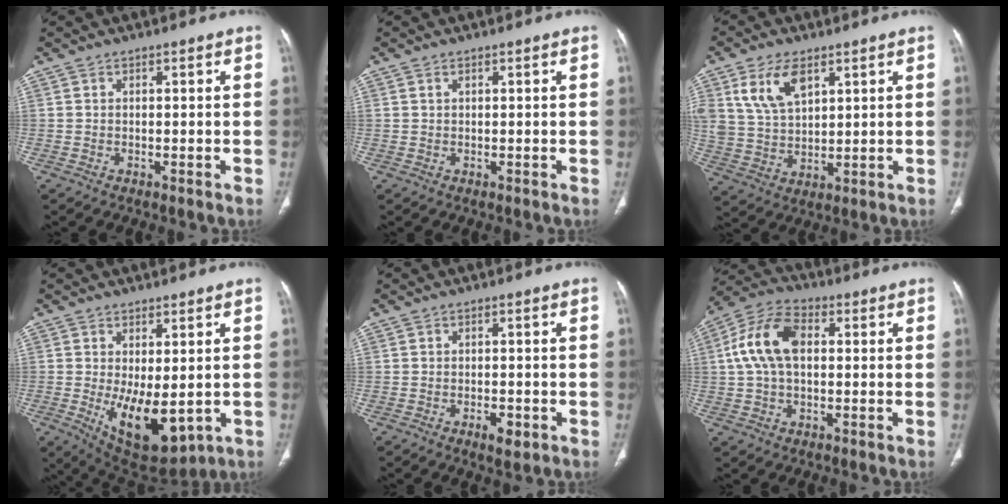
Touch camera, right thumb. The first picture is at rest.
{"total": 0.7, "force": [0.5, 0.3, 0.4], "torque": [-0.010, 0.002, 0.011]}
{"total": 10.6, "force": [5.2, 6.0, 7.0], "torque": [-0.125, -0.017, 0.111]}
{"total": 11.8, "force": [-1.6, 5.5, 10.3], "torque": [-0.149, -0.025, 0.001]}
{"total": 3.1, "force": [-1.3, 1.4, 2.4], "torque": [-0.033, 0.000, -0.017]}
{"total": 11.9, "force": [1.6, 7.2, 9.3], "torque": [-0.186, 0.028, 0.025]}